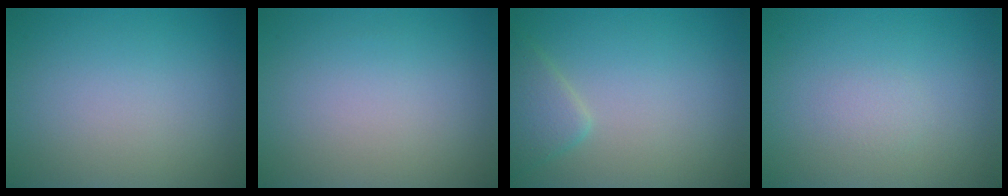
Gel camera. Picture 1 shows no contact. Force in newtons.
{"total": 0.0}
{"total": 2.3, "press": 2.3, "slide": 0.1}
{"total": 0.8, "press": 0.8, "slide": 0.1}